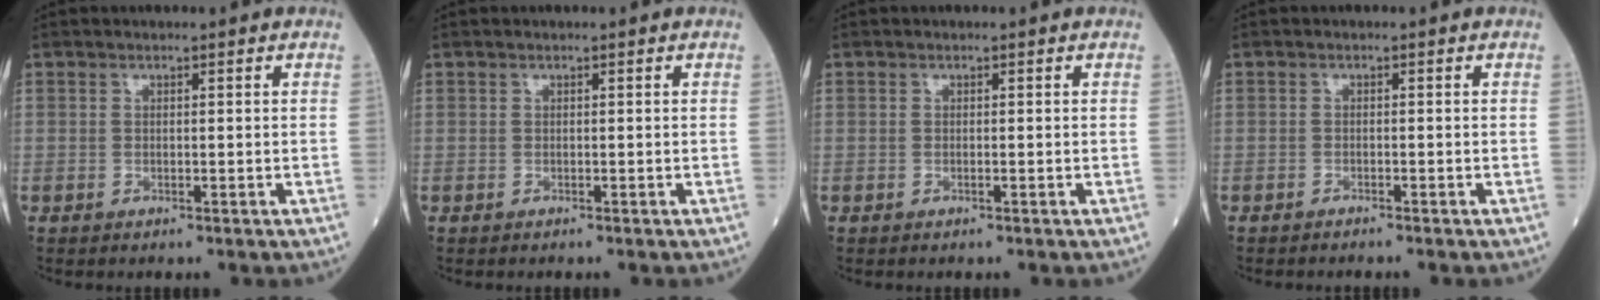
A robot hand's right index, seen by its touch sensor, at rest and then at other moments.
{"total": 0.0}
{"total": 0.0}
{"total": 1.2, "force": [-1.1, -0.1, 0.4], "torque": [-0.006, 0.001, -0.015]}